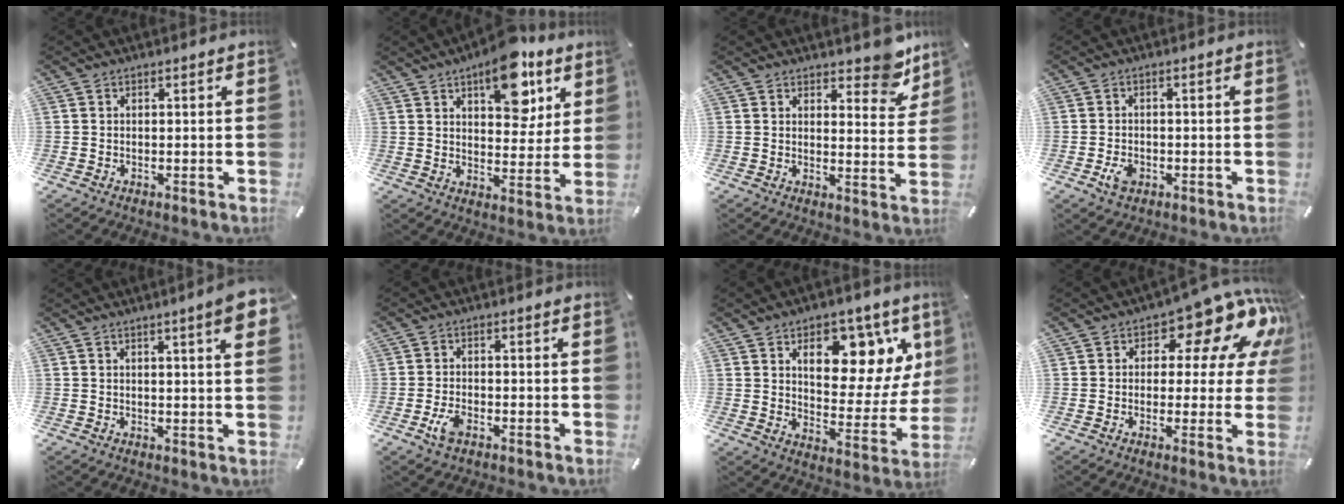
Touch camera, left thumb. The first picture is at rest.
{"total": 14.7, "force": [8.3, 7.5, 9.6], "torque": [-0.123, -0.035, 0.139]}
{"total": 8.8, "force": [6.8, 4.2, 3.7], "torque": [-0.022, -0.049, 0.117]}
{"total": 3.4, "force": [-1.4, 2.5, 1.9], "torque": [-0.047, 0.003, -0.026]}
{"total": 6.5, "force": [2.9, 0.7, 5.8], "torque": [-0.088, -0.007, 0.044]}
{"total": 4.1, "force": [-2.1, 2.2, 2.8], "torque": [-0.072, 0.000, -0.042]}
{"total": 15.3, "force": [8.5, 8.8, 9.2], "torque": [-0.110, -0.060, 0.142]}
{"total": 14.9, "force": [7.7, 7.4, 10.4], "torque": [-0.134, -0.057, 0.127]}